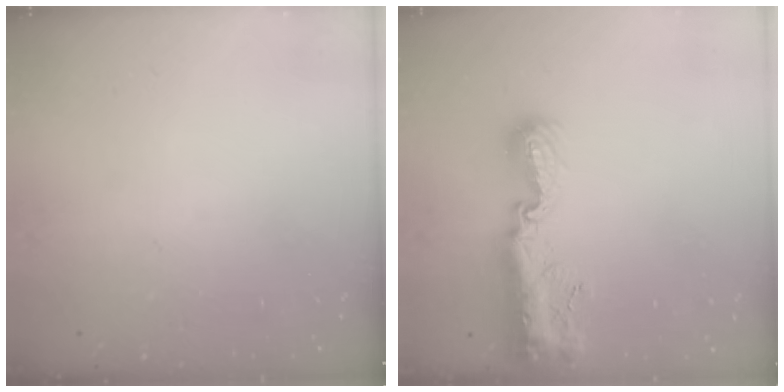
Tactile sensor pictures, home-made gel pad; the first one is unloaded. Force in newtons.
{"total": 12.1, "press": 12.0, "slide": 0.9}